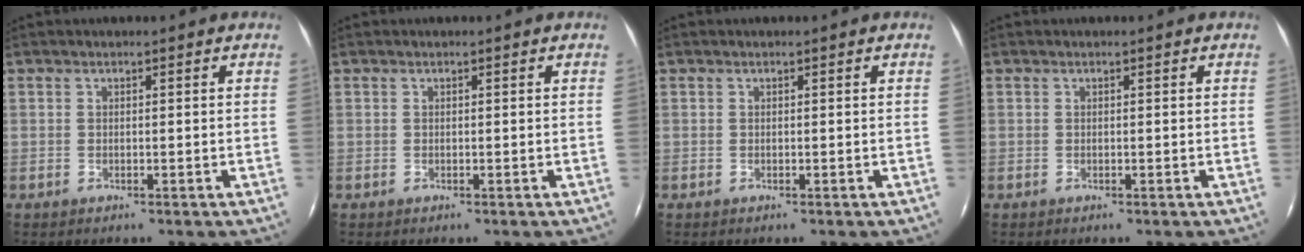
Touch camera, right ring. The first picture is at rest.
{"total": 0.0}
{"total": 0.0}
{"total": 0.0}